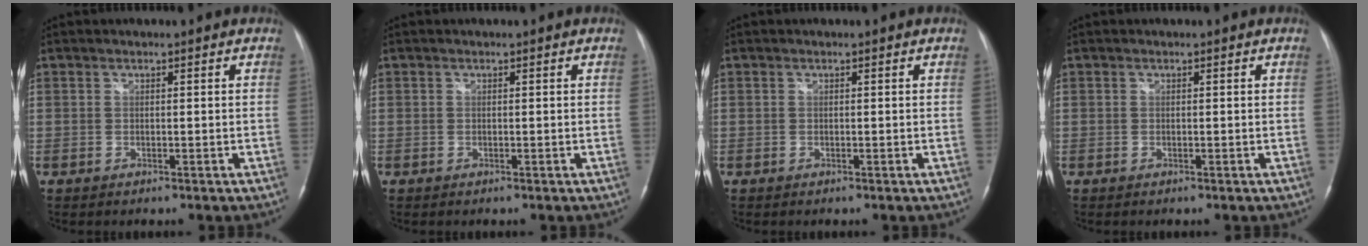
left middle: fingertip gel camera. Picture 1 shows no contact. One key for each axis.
{"total": 0.0}
{"total": 0.0}
{"total": 0.0}